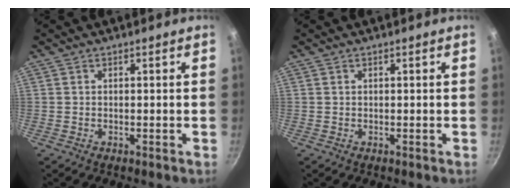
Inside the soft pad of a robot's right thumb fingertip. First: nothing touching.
{"total": 0.0}